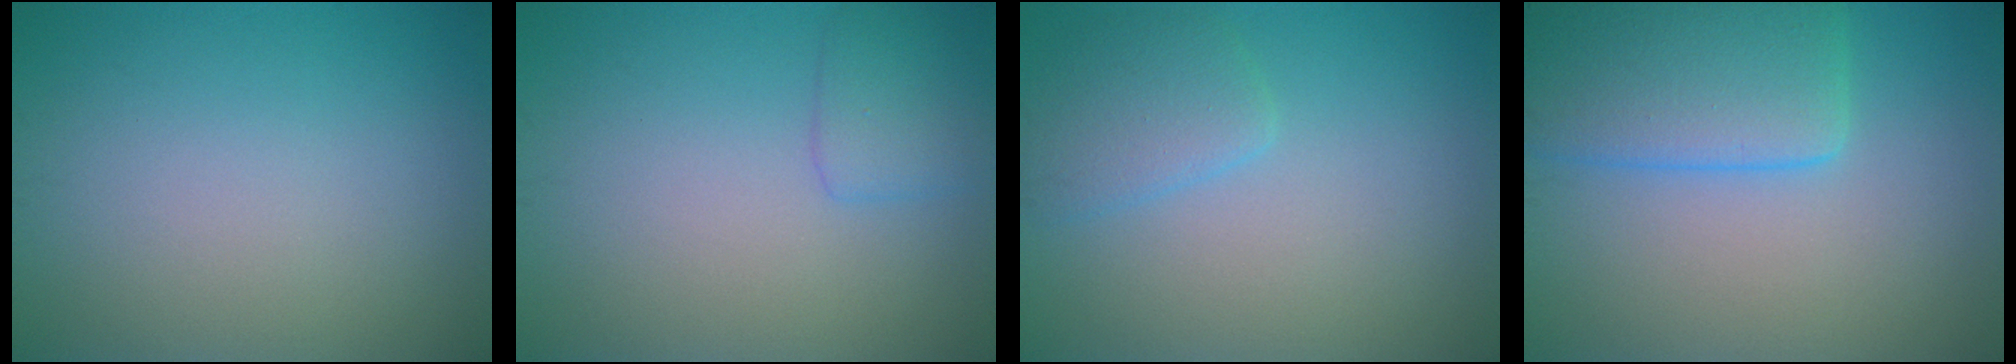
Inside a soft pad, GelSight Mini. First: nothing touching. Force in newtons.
{"total": 2.0, "press": 1.9, "slide": 0.1}
{"total": 2.6, "press": 2.6, "slide": 0.2}
{"total": 6.7, "press": 6.7, "slide": 0.3}